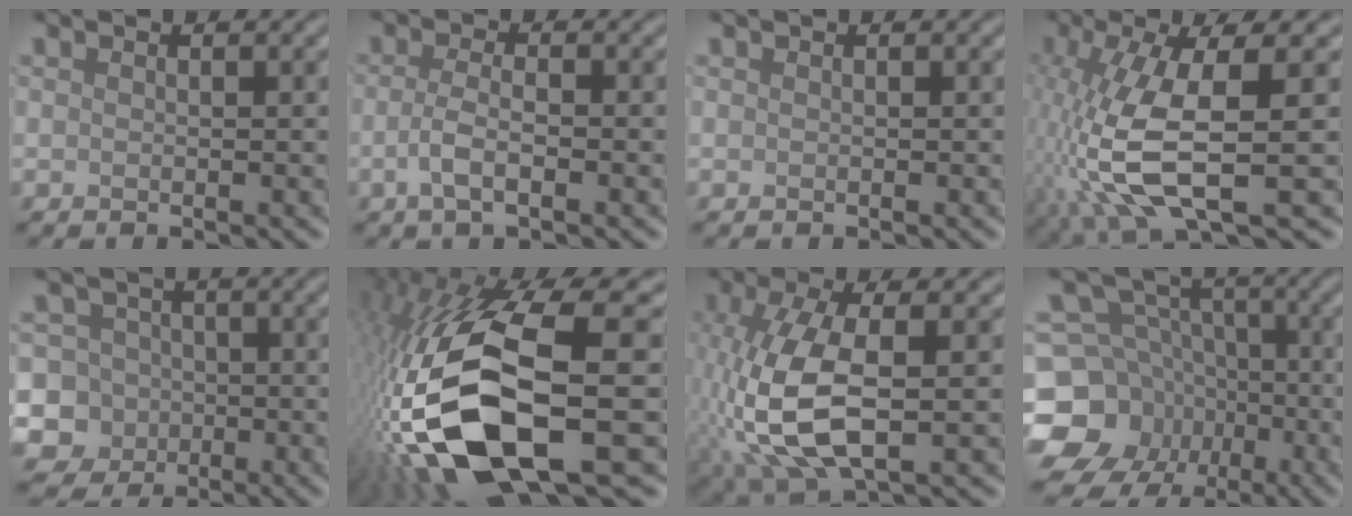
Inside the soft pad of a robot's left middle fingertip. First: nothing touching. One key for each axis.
{"total": 2.8, "fx": -0.9, "fy": 1.0, "fz": 2.5, "tx": -0.057, "ty": -0.002, "tz": -0.021}
{"total": 0.0}
{"total": 10.0, "fx": -2.6, "fy": 3.0, "fz": 9.2, "tx": -0.205, "ty": -0.011, "tz": -0.048}
{"total": 9.2, "fx": -2.7, "fy": 8.6, "fz": 1.9, "tx": -0.040, "ty": 0.010, "tz": -0.084}
{"total": 18.4, "fx": -4.7, "fy": 6.3, "fz": 16.7, "tx": -0.350, "ty": -0.024, "tz": -0.073}
{"total": 9.0, "fx": -1.8, "fy": 3.7, "fz": 8.0, "tx": -0.189, "ty": 0.000, "tz": -0.038}
{"total": 12.7, "fx": -5.8, "fy": 10.7, "fz": 3.7, "tx": -0.082, "ty": -0.025, "tz": -0.119}